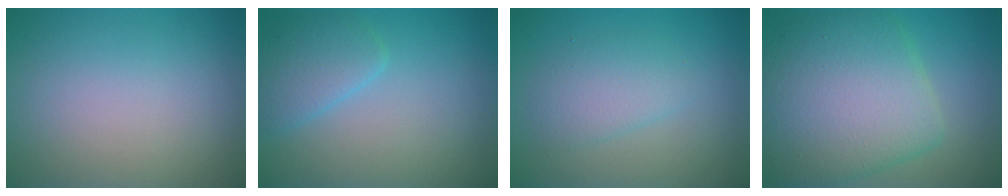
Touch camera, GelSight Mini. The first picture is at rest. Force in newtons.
{"total": 2.8, "press": 2.8, "slide": 0.2}
{"total": 2.6, "press": 2.6, "slide": 0.0}
{"total": 9.6, "press": 9.6, "slide": 0.3}